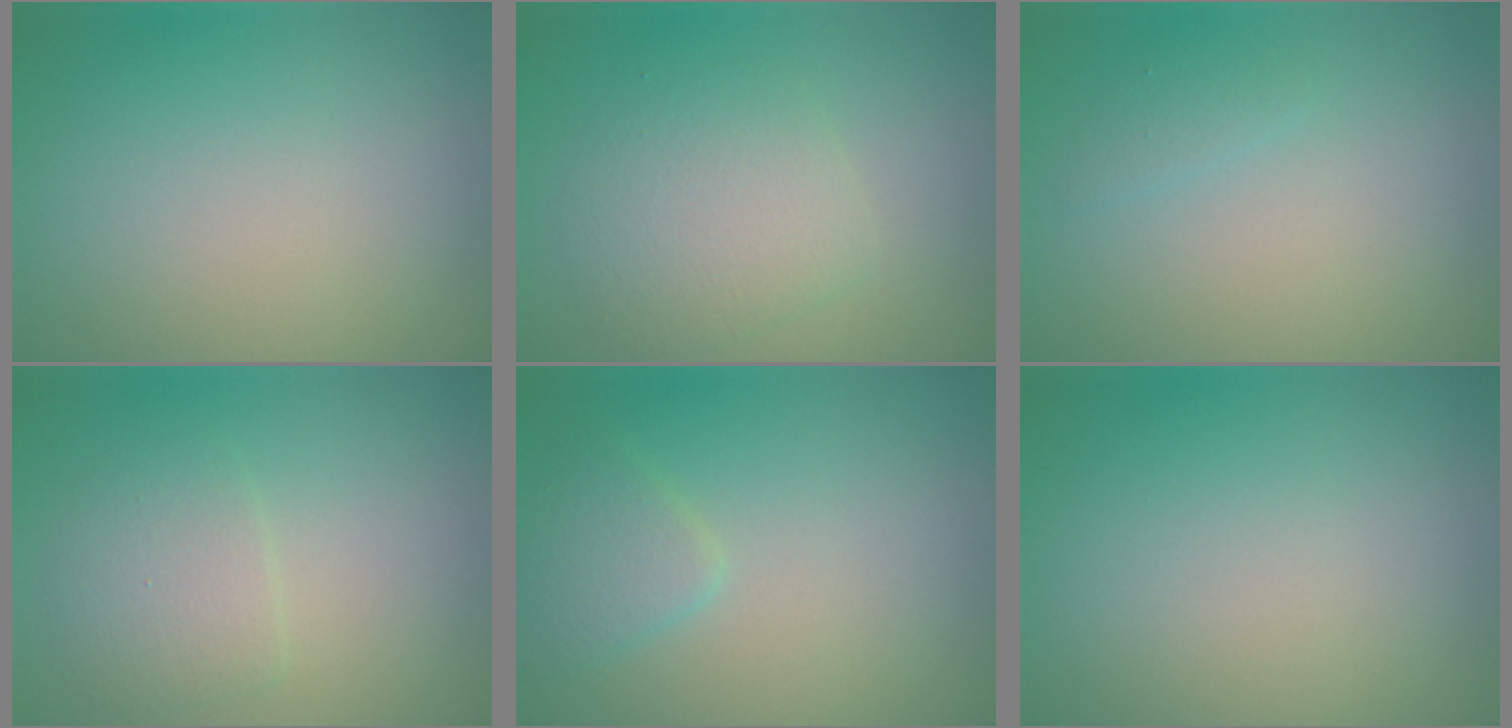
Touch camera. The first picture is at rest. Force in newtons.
{"total": 3.3, "press": 3.3, "slide": 0.2}
{"total": 0.7, "press": 0.7, "slide": 0.1}
{"total": 2.4, "press": 2.4, "slide": 0.1}
{"total": 1.9, "press": 1.9, "slide": 0.2}
{"total": 0.0}